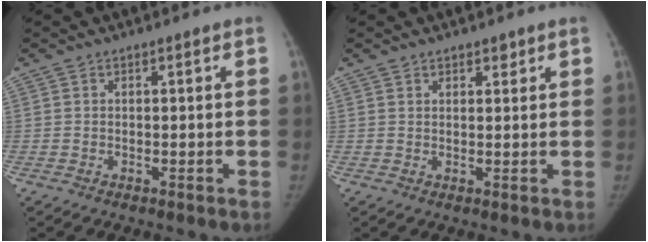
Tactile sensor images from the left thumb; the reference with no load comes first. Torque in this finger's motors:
{"motor_torque": [-0.37, -0.23, -0.33, 0.21, -0.05]}